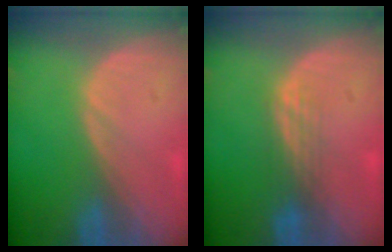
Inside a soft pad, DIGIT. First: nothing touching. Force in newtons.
{"total": 3.0, "press": 2.5, "slide": 1.6}